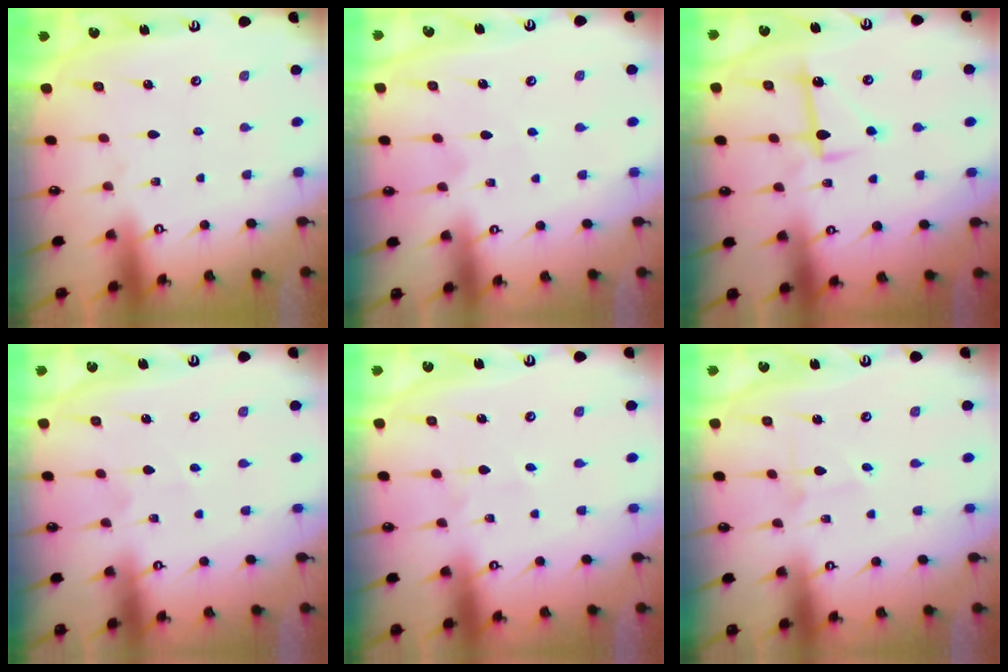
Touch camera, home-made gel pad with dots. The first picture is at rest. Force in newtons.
{"total": 3.2, "press": 3.2, "slide": 0.4}
{"total": 8.7, "press": 8.7, "slide": 0.4}
{"total": 2.2, "press": 2.0, "slide": 0.8}
{"total": 1.5, "press": 1.5, "slide": 0.1}
{"total": 1.5, "press": 1.5, "slide": 0.1}